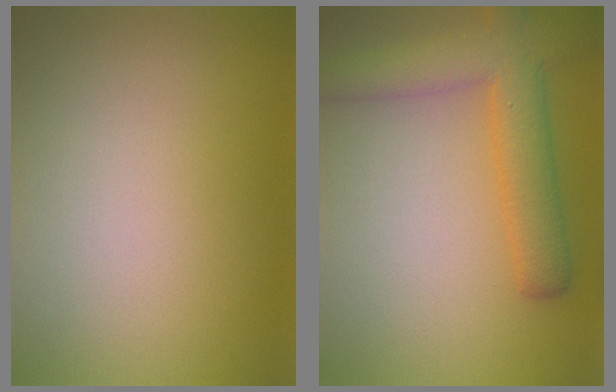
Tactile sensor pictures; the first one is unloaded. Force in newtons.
{"total": 6.0, "press": 6.0, "slide": 0.3}